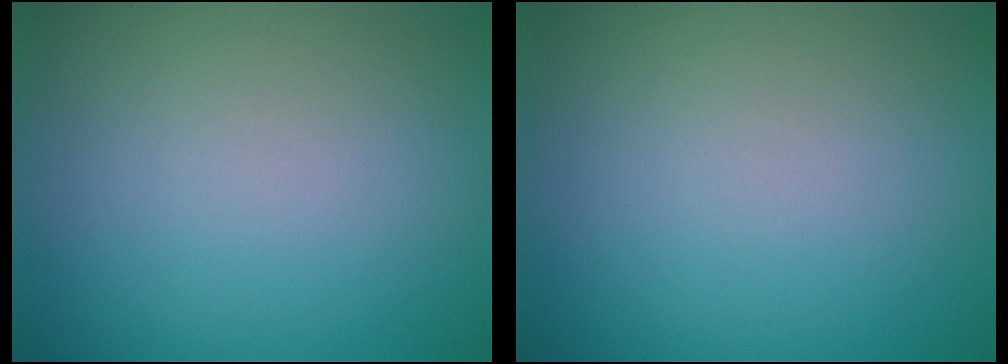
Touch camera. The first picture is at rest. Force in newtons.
{"total": 0.0}